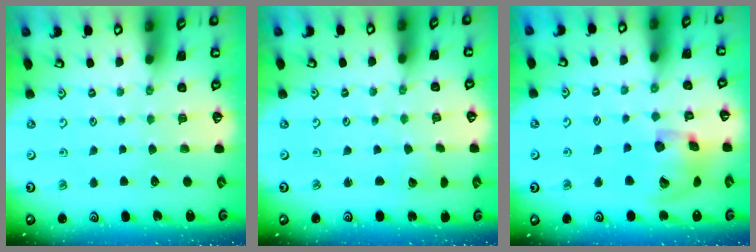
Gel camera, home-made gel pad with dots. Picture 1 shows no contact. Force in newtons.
{"total": 1.3, "press": 1.3, "slide": 0.0}
{"total": 16.0, "press": 15.9, "slide": 2.5}